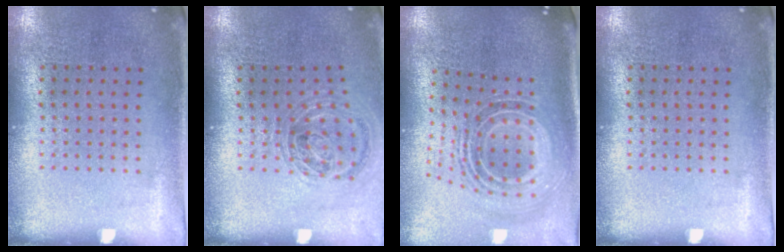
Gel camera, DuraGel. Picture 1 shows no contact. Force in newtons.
{"total": 1.1, "press": 1.0, "slide": 0.3}
{"total": 1.6, "press": 1.2, "slide": 1.0}
{"total": 0.0}